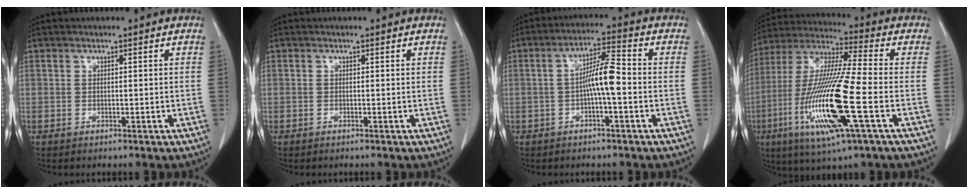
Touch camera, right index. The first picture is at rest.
{"total": 0.0}
{"total": 6.3, "force": [-1.1, 0.6, 6.2], "torque": [-0.114, 0.015, -0.022]}
{"total": 19.2, "force": [-5.5, 1.0, 18.3], "torque": [-0.390, -0.023, -0.106]}